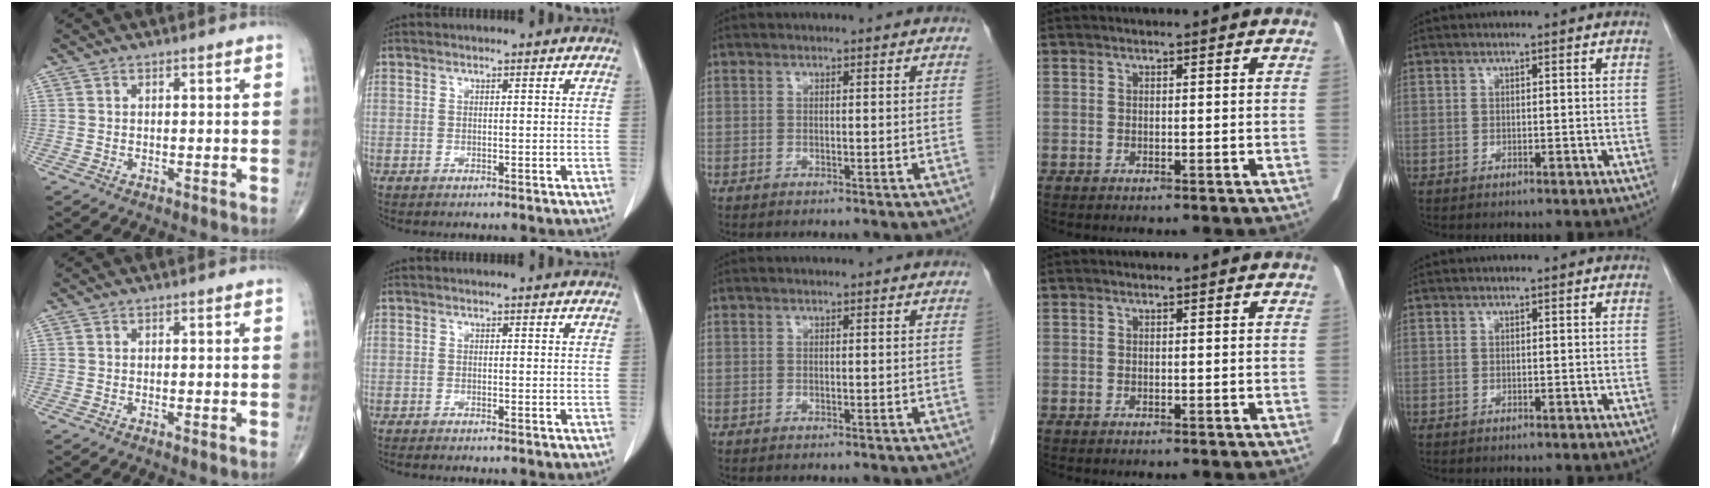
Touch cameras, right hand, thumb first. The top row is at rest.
{"thumb": {"total": 0.6, "force": [-0.1, 0.1, 0.6], "torque": [-0.013, -0.003, -0.002]}, "index": {"total": 1.5, "force": [-1.3, 0.0, 0.7], "torque": [-0.009, -0.001, -0.016]}}